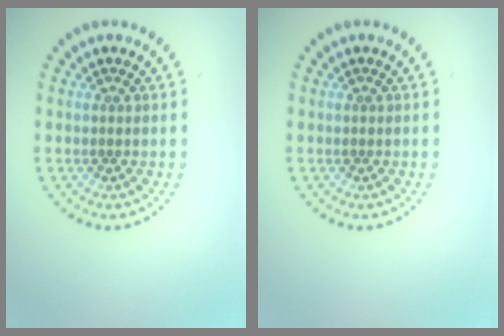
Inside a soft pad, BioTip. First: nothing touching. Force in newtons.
{"total": 0.0}